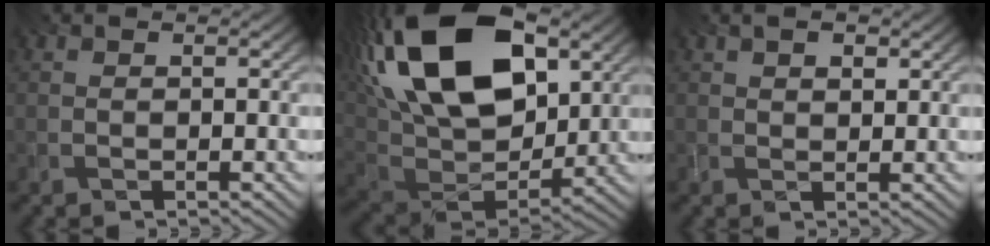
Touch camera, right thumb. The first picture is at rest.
{"total": 22.3, "force": [9.2, 12.8, 15.7], "torque": [-0.342, 0.051, 0.147]}
{"total": 2.6, "force": [1.3, 1.4, 1.8], "torque": [-0.032, 0.000, 0.025]}